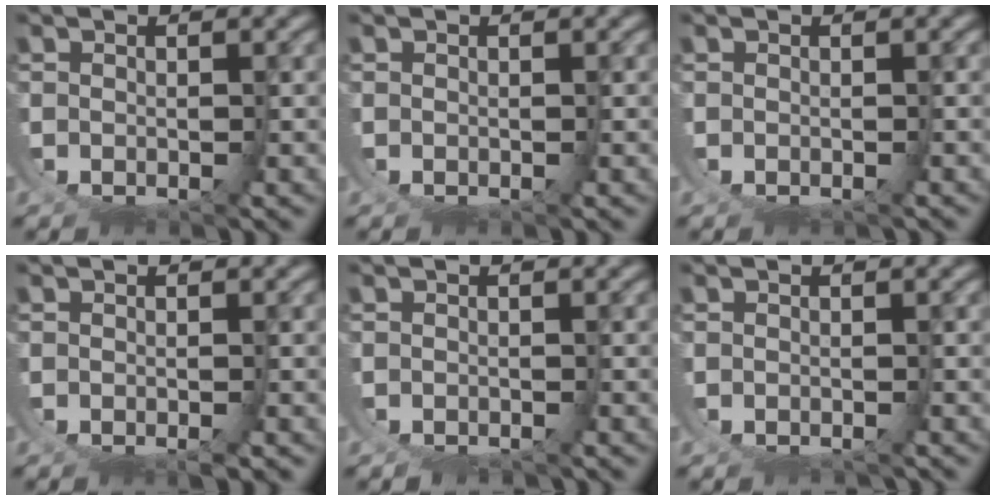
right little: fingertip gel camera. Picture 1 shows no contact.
{"total": 0.0}
{"total": 0.5, "force": [-0.3, 0.4, 0.2], "torque": [-0.006, -0.004, -0.002]}
{"total": 1.0, "force": [-0.4, 0.3, 0.9], "torque": [-0.016, -0.002, -0.004]}
{"total": 1.6, "force": [-1.6, -0.1, 0.1], "torque": [0.007, -0.005, -0.023]}
{"total": 1.0, "force": [-0.7, -0.6, -0.5], "torque": [0.014, 0.003, -0.013]}